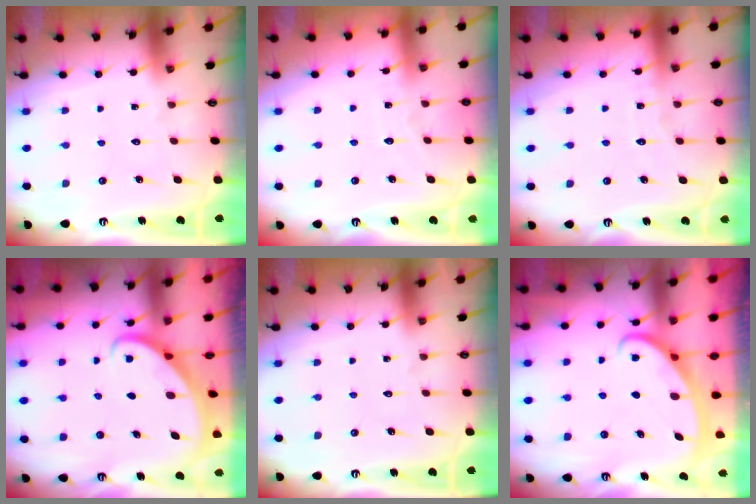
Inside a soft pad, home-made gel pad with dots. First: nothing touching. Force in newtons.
{"total": 3.1, "press": 3.1, "slide": 0.2}
{"total": 3.4, "press": 3.4, "slide": 0.3}
{"total": 2.8, "press": 2.8, "slide": 0.2}
{"total": 0.0}
{"total": 2.8, "press": 2.8, "slide": 0.4}